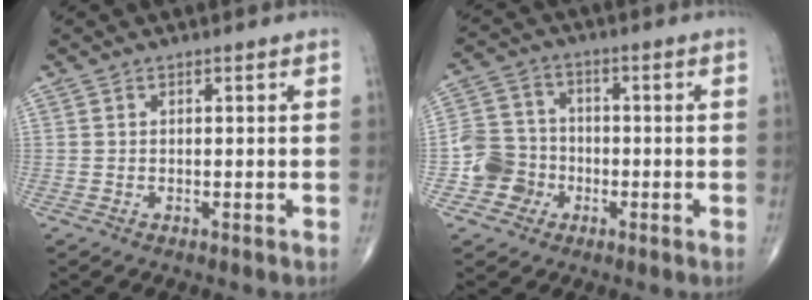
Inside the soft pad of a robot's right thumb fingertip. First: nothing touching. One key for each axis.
{"total": 7.4, "fx": -2.6, "fy": 6.8, "fz": 1.4, "tx": 0.004, "ty": 0.023, "tz": -0.054}